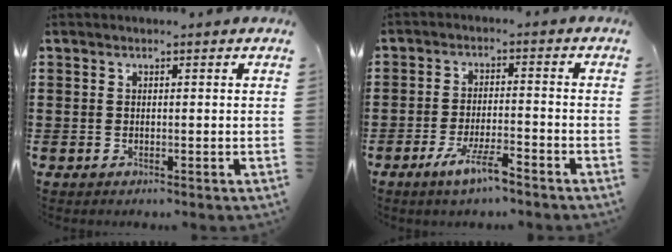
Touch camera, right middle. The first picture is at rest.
{"total": 5.6, "force": [-3.9, 1.0, 4.0], "torque": [-0.082, -0.003, -0.073]}